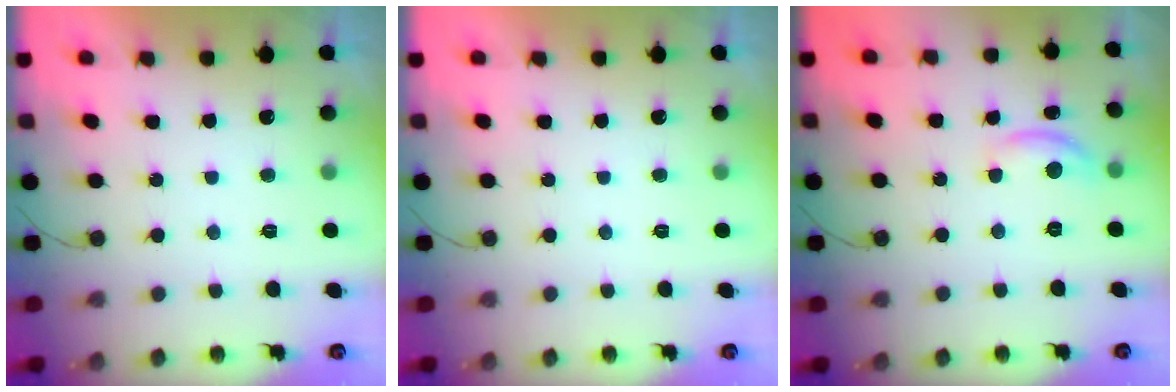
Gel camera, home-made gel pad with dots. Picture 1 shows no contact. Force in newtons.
{"total": 0.0}
{"total": 6.7, "press": 6.7, "slide": 0.5}